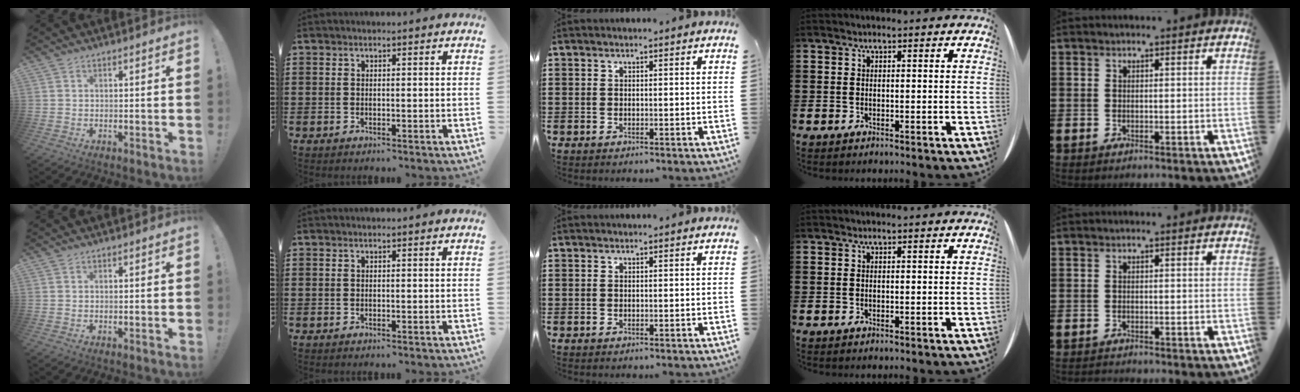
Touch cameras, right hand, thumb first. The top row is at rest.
{"little": {"total": 0.6, "force": [-0.6, 0.0, -0.1], "torque": [-0.001, -0.002, -0.012]}}